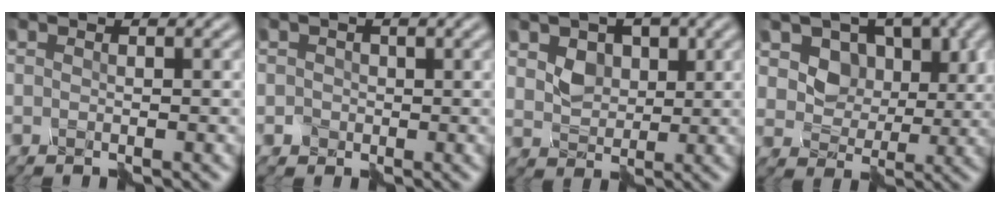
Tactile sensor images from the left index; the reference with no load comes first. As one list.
[{"total": 1.5, "force": [0.2, 1.2, -0.9], "torque": [0.018, 0.009, -0.001]}, {"total": 2.1, "force": [1.5, 1.4, -0.4], "torque": [-0.009, -0.006, 0.033]}, {"total": 6.2, "force": [3.5, 4.6, 2.2], "torque": [-0.050, -0.010, 0.060]}]